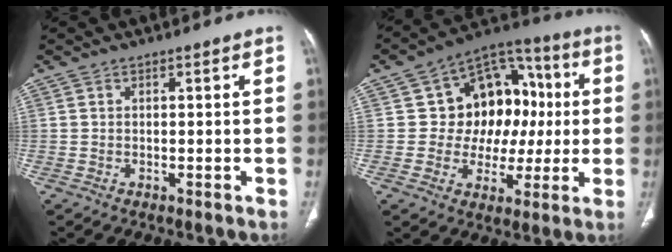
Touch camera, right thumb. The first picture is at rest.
{"total": 16.1, "force": [1.7, 12.9, 9.4], "torque": [-0.062, 0.032, 0.029]}